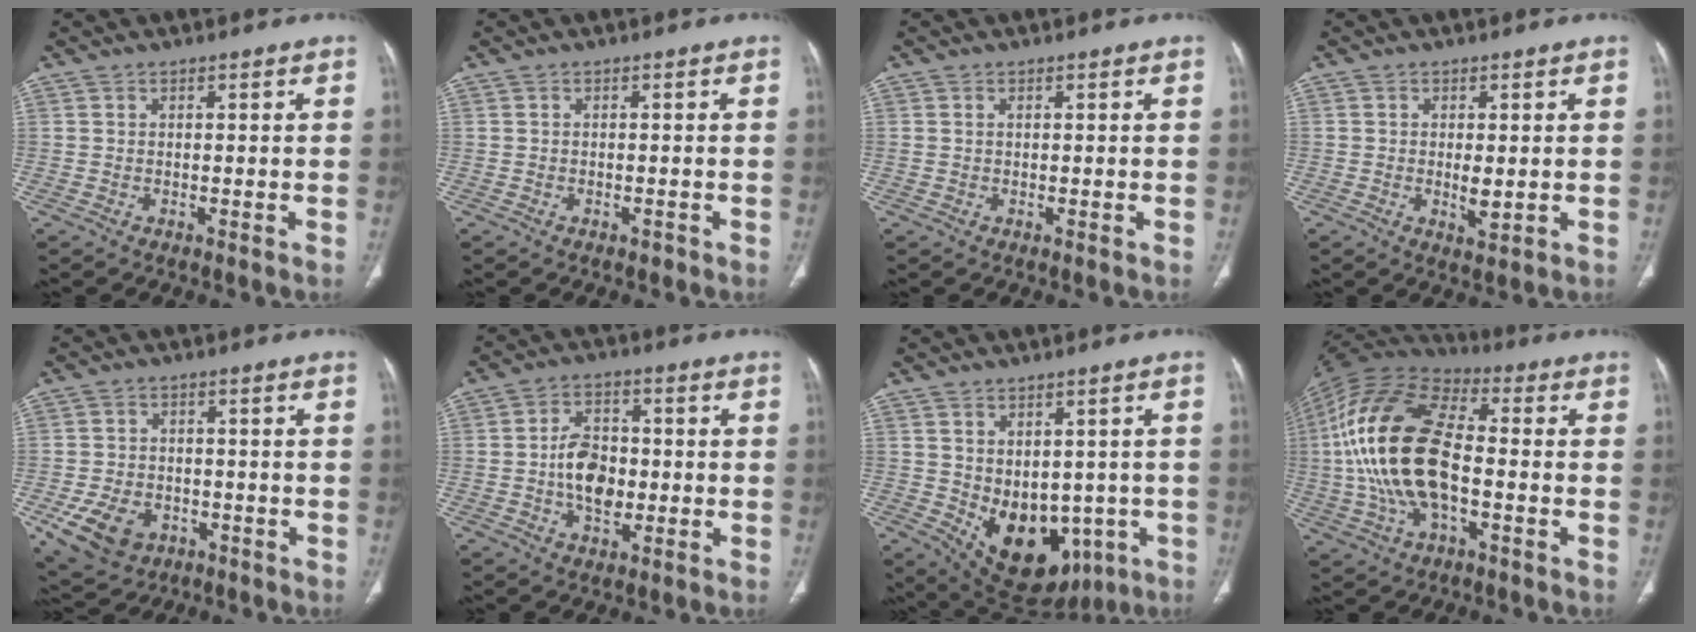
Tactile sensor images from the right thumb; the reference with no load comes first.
{"total": 0.7, "force": [-0.5, 0.5, 0.2], "torque": [-0.004, 0.000, -0.008]}
{"total": 0.6, "force": [0.2, 0.4, 0.4], "torque": [-0.012, 0.006, 0.008]}
{"total": 3.2, "force": [-0.2, 1.4, 2.8], "torque": [-0.048, -0.009, 0.001]}
{"total": 10.7, "force": [-4.3, 7.8, 5.9], "torque": [-0.103, 0.018, -0.058]}
{"total": 9.2, "force": [-1.1, 6.1, 6.8], "torque": [-0.096, 0.012, -0.023]}
{"total": 15.8, "force": [-4.0, 10.9, 10.7], "torque": [-0.125, 0.001, -0.023]}
{"total": 22.2, "force": [-1.6, 11.5, 19.0], "torque": [-0.389, 0.021, -0.030]}